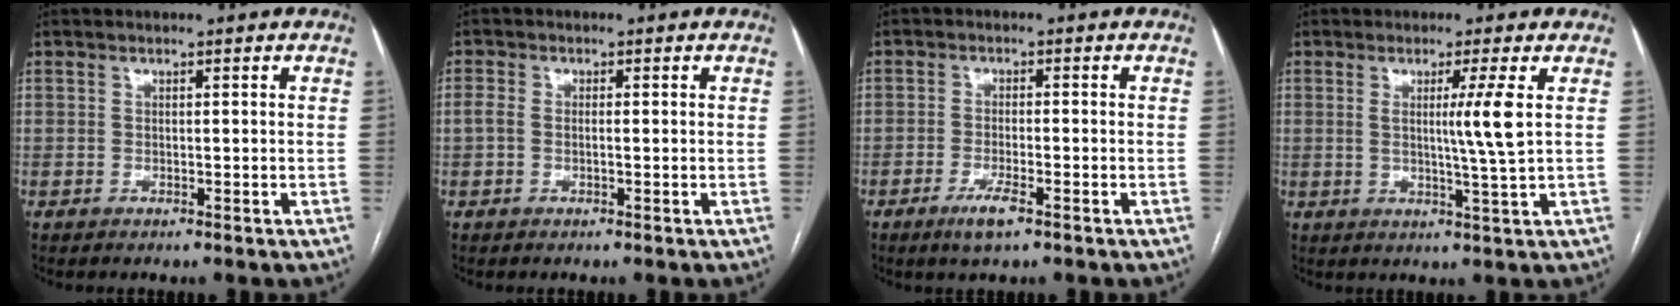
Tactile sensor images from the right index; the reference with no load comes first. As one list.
[{"total": 2.0, "force": [-0.2, 1.1, 1.6], "torque": [-0.037, 0.010, -0.001]}, {"total": 3.7, "force": [-2.3, 0.6, 2.9], "torque": [-0.059, -0.004, -0.040]}, {"total": 5.2, "force": [1.1, -1.6, 4.8], "torque": [-0.086, -0.014, 0.019]}]